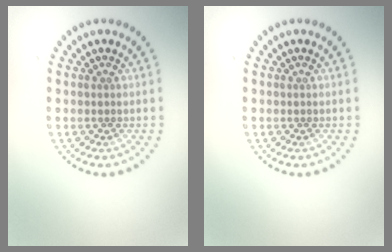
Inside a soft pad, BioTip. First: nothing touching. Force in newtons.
{"total": 0.0}